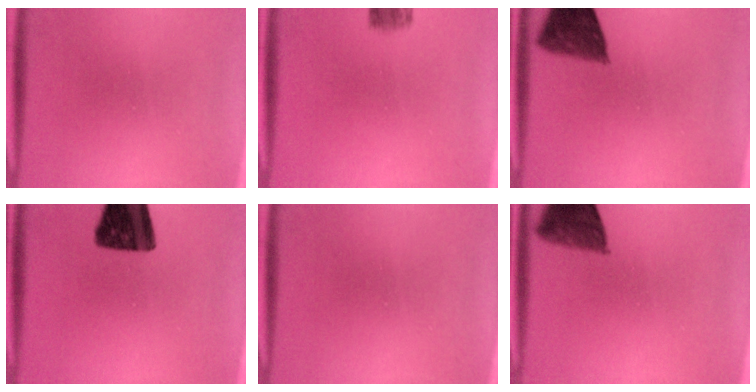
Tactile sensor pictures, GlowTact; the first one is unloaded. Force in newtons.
{"total": 3.7}
{"total": 7.5}
{"total": 14.5}
{"total": 0.0}
{"total": 8.1}